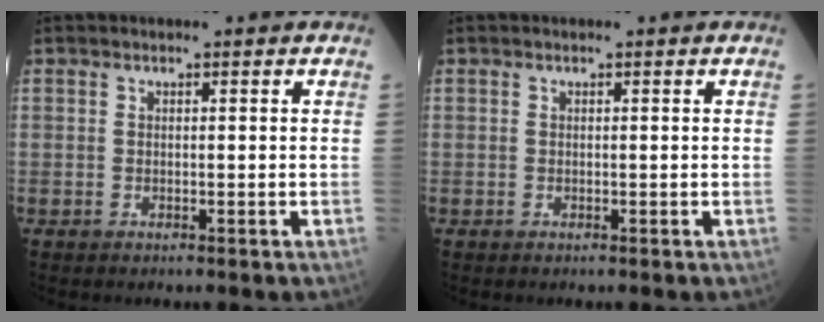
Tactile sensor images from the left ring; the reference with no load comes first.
{"total": 0.0}